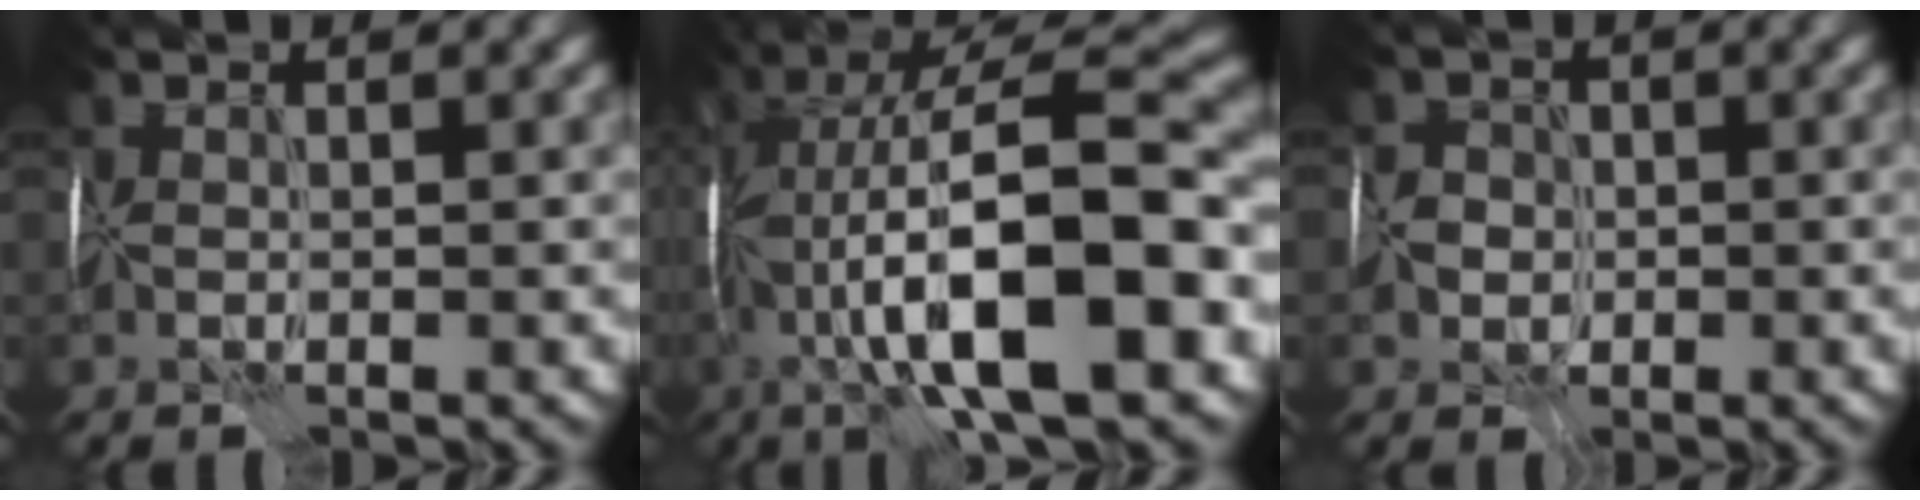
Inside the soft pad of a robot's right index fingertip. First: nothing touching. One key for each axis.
{"total": 15.8, "fx": -3.9, "fy": 4.7, "fz": 14.6, "tx": -0.242, "ty": 0.023, "tz": -0.066}
{"total": 4.3, "fx": -1.1, "fy": 3.8, "fz": 1.8, "tx": -0.015, "ty": 0.020, "tz": -0.044}